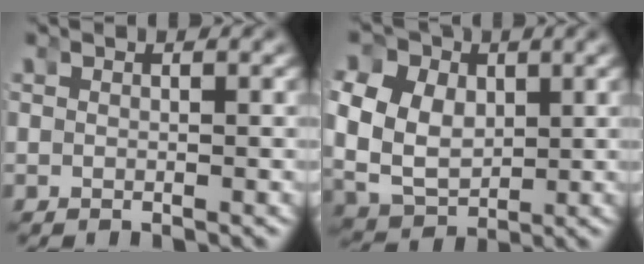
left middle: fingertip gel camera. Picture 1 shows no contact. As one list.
[{"total": 13.2, "force": [1.4, 11.6, 6.2], "torque": [-0.154, -0.028, 0.020]}]